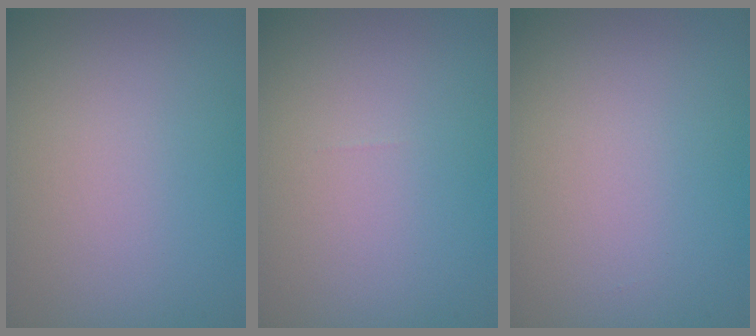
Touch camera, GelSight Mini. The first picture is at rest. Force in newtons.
{"total": 0.0}
{"total": 0.0}